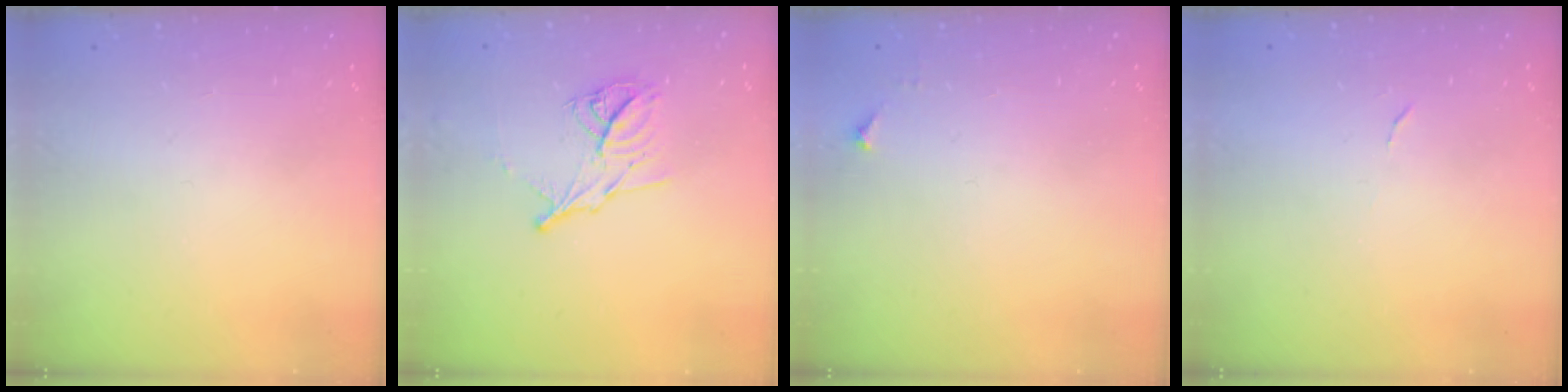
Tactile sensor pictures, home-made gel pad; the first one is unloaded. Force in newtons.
{"total": 11.4, "press": 11.4, "slide": 0.3}
{"total": 3.4, "press": 3.3, "slide": 0.5}
{"total": 3.7, "press": 3.7, "slide": 0.2}